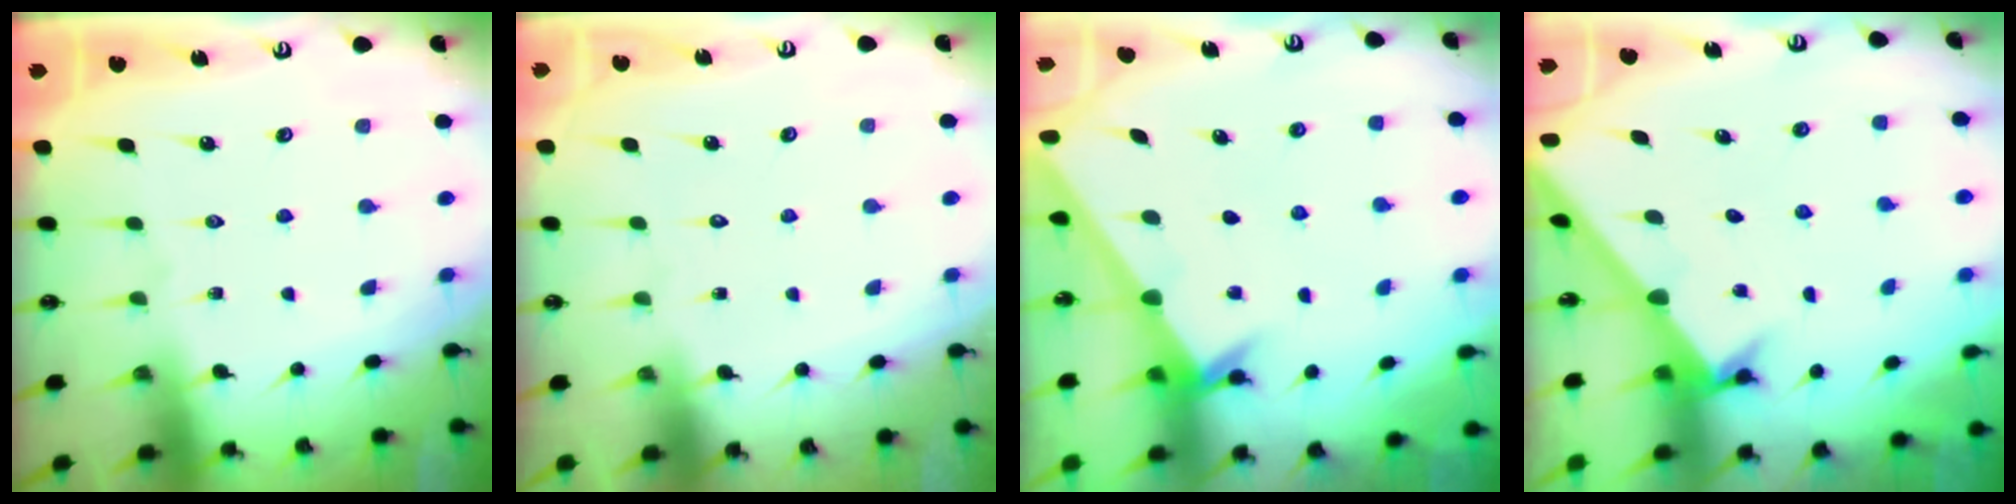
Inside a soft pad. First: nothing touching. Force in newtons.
{"total": 1.6, "press": 1.5, "slide": 0.1}
{"total": 2.3, "press": 2.3, "slide": 0.2}
{"total": 1.8, "press": 1.8, "slide": 0.2}